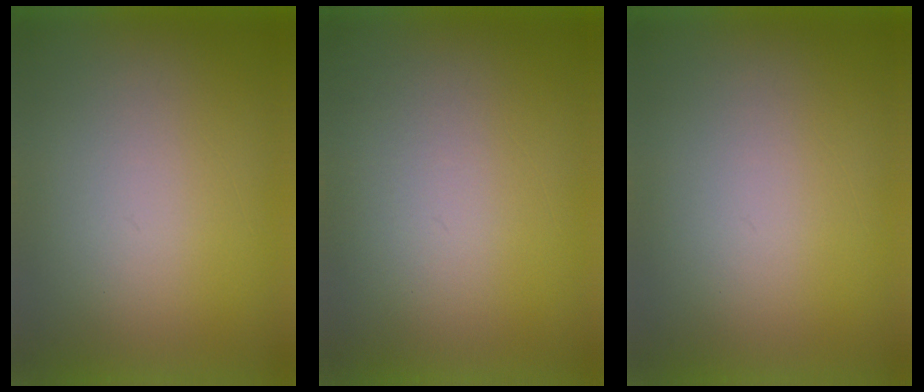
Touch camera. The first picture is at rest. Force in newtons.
{"total": 1.7}
{"total": 0.0}